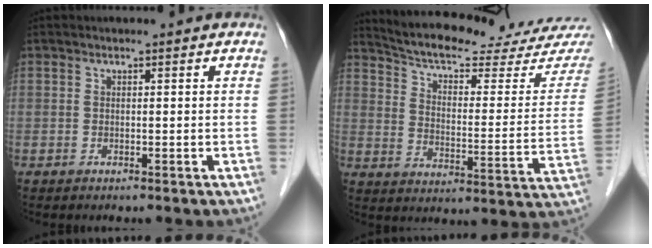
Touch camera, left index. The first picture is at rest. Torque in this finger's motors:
{"motor_torque": [0.72, -1.26, 0.04, 0.01]}